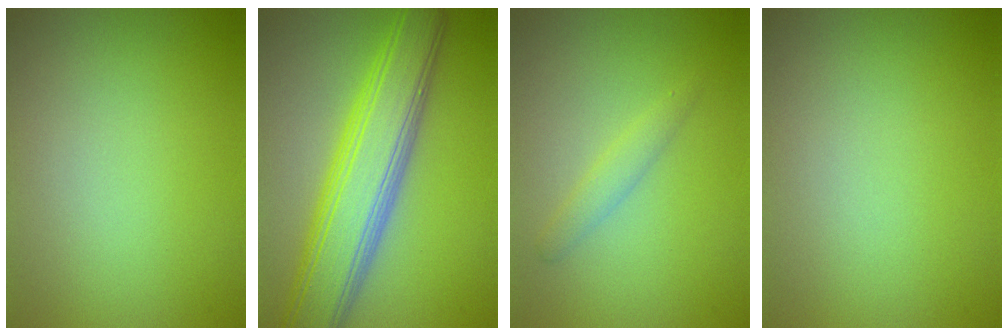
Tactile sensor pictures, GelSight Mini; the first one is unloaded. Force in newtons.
{"total": 8.4, "press": 8.4, "slide": 0.3}
{"total": 1.4, "press": 1.4, "slide": 0.0}
{"total": 0.0}